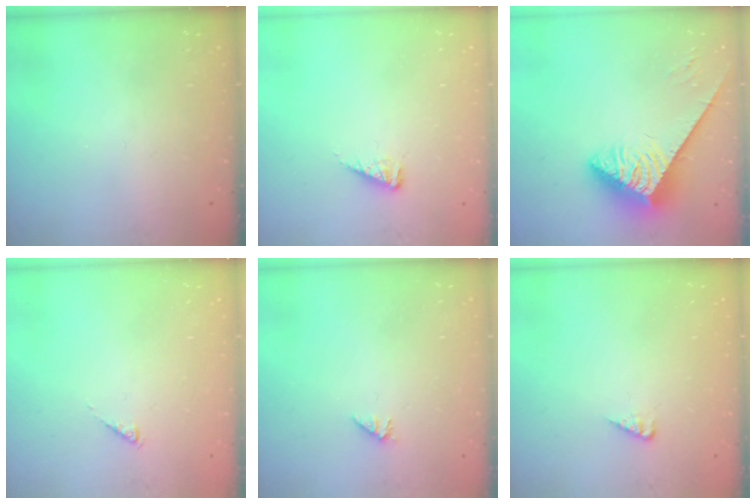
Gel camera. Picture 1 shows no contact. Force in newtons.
{"total": 4.0, "press": 3.9, "slide": 0.6}
{"total": 3.7, "press": 3.6, "slide": 0.8}
{"total": 0.0}
{"total": 0.0}
{"total": 2.9, "press": 2.9, "slide": 0.4}